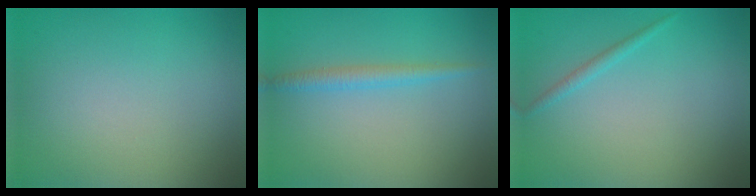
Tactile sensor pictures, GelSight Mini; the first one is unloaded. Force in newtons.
{"total": 1.7, "press": 1.7, "slide": 0.1}
{"total": 0.9, "press": 0.9, "slide": 0.2}